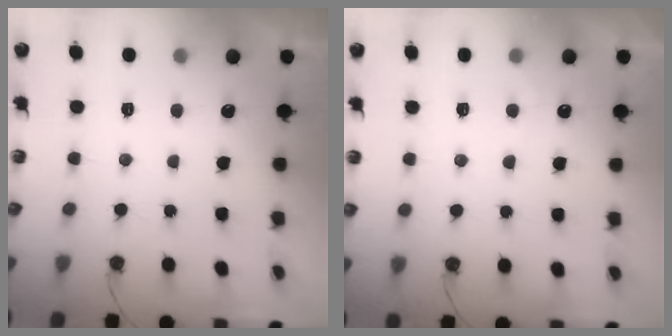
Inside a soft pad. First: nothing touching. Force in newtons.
{"total": 4.0, "press": 3.9, "slide": 0.5}